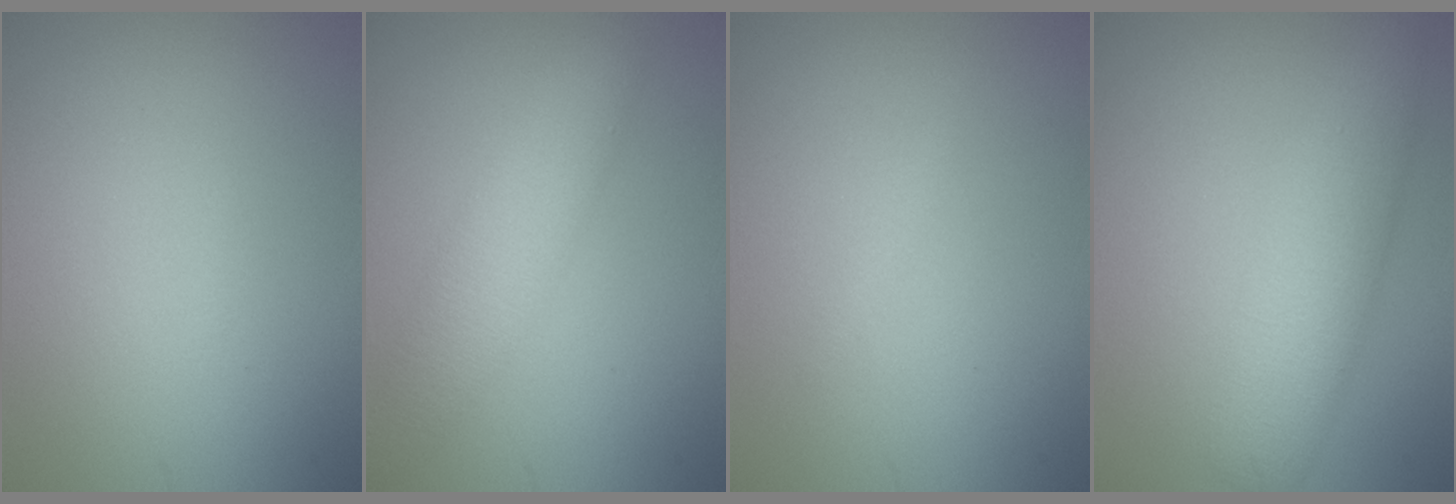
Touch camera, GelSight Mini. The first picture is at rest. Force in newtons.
{"total": 4.1, "press": 4.1, "slide": 0.1}
{"total": 0.5, "press": 0.5, "slide": 0.0}
{"total": 5.0, "press": 5.0, "slide": 0.1}